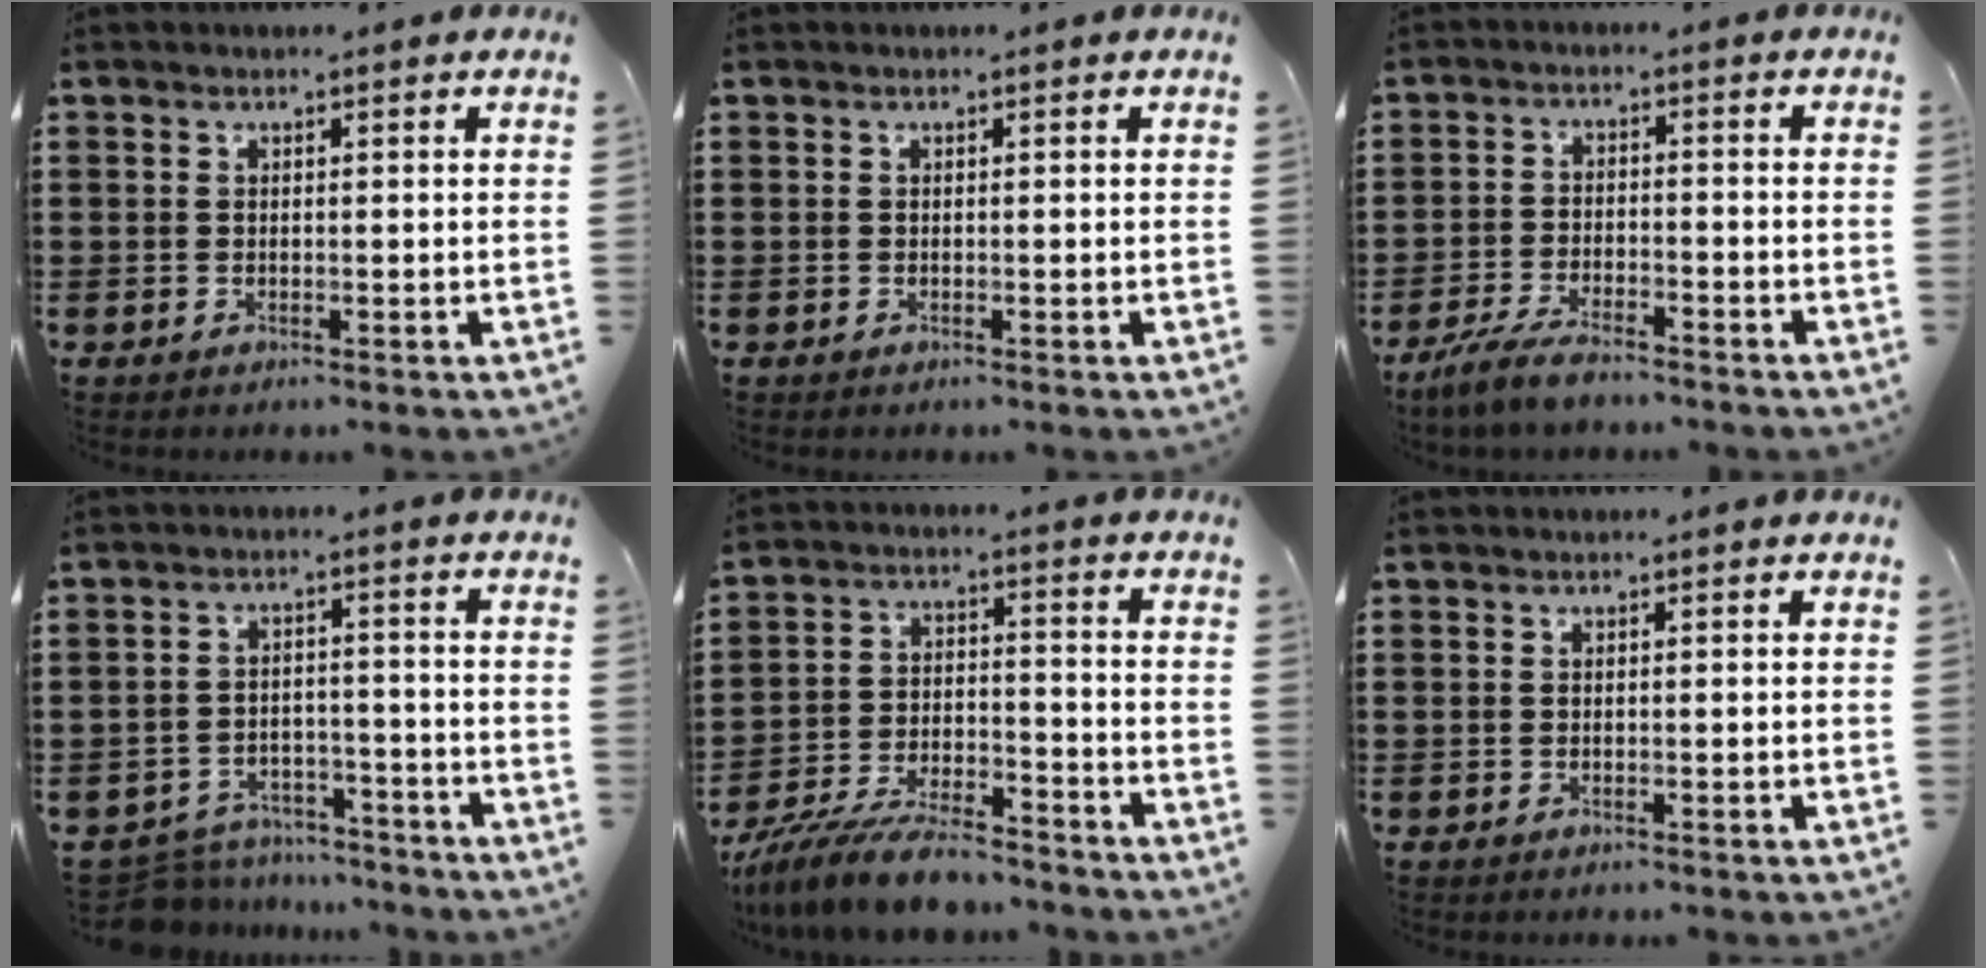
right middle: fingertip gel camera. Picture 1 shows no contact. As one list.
[{"total": 0.0}, {"total": 5.4, "force": [-4.7, 1.3, 2.3], "torque": [-0.056, -0.003, -0.096]}, {"total": 5.9, "force": [-5.8, 0.9, 0.3], "torque": [-0.009, 0.010, -0.118]}, {"total": 9.2, "force": [-8.4, 1.5, 3.5], "torque": [-0.067, 0.017, -0.162]}, {"total": 0.0}]